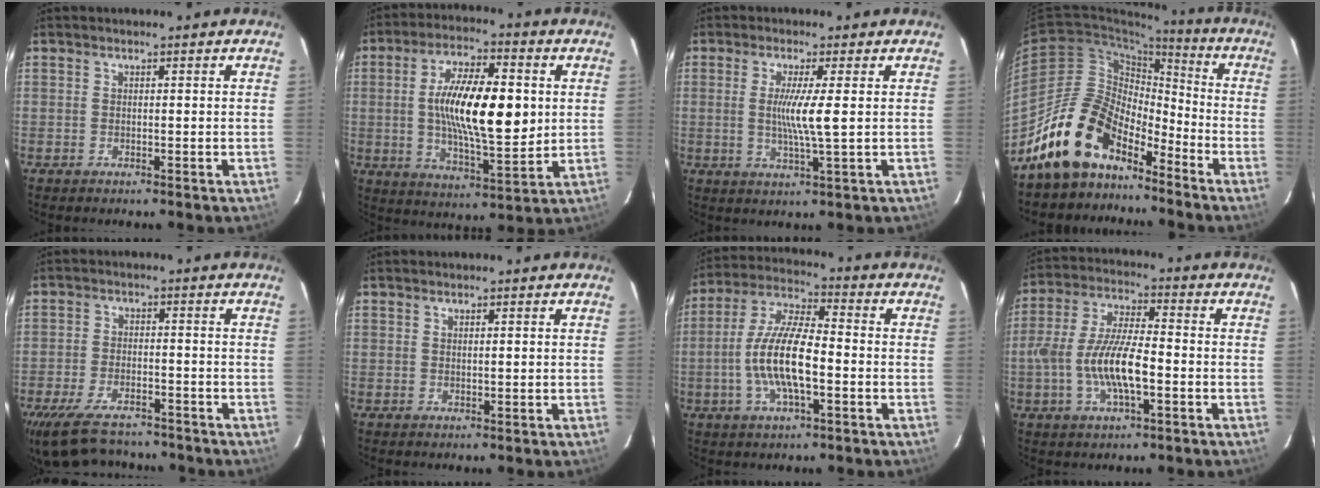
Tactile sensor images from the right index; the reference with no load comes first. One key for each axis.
{"total": 16.8, "fx": 1.5, "fy": 5.6, "fz": 15.7, "tx": -0.277, "ty": 0.003, "tz": 0.025}
{"total": 5.7, "fx": 0.5, "fy": -0.6, "fz": 5.6, "tx": -0.105, "ty": -0.012, "tz": 0.005}
{"total": 15.0, "fx": -11.7, "fy": 7.2, "fz": 6.2, "tx": -0.120, "ty": 0.023, "tz": -0.211}
{"total": 14.4, "fx": -11.5, "fy": 5.8, "fz": 6.4, "tx": -0.158, "ty": -0.018, "tz": -0.188}
{"total": 0.8, "fx": 0.4, "fy": 0.2, "fz": 0.6, "tx": -0.011, "ty": 0.002, "tz": 0.008}
{"total": 12.8, "fx": -2.7, "fy": 3.8, "fz": 11.9, "tx": -0.243, "ty": 0.003, "tz": -0.055}
{"total": 12.0, "fx": -3.0, "fy": 3.6, "fz": 11.0, "tx": -0.226, "ty": 0.001, "tz": -0.057}